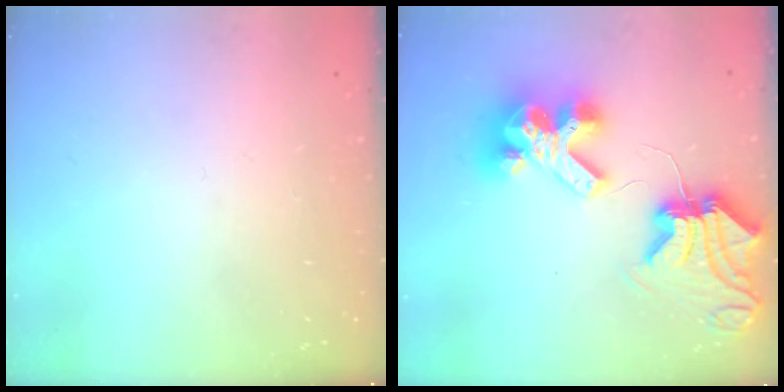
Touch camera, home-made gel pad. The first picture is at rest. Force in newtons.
{"total": 15.4, "press": 15.3, "slide": 2.1}